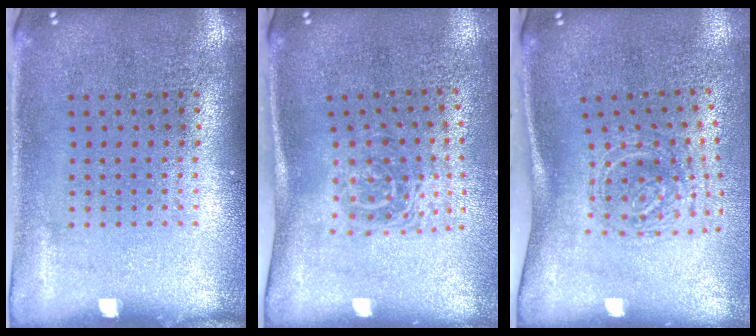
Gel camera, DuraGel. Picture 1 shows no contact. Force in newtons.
{"total": 1.7, "press": 1.2, "slide": 1.2}
{"total": 1.9, "press": 1.3, "slide": 1.4}